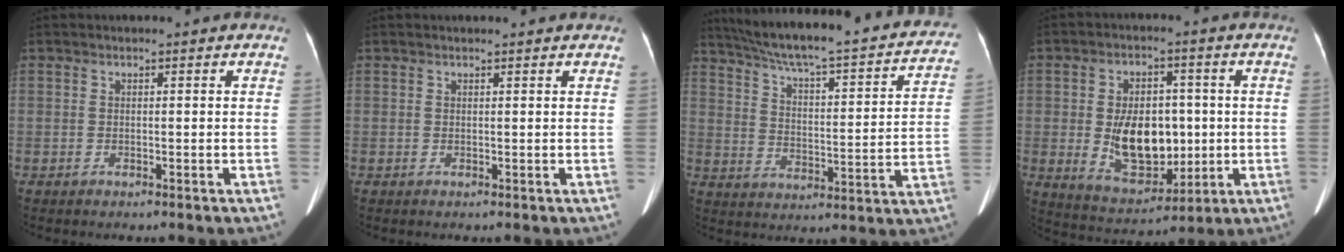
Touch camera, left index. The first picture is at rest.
{"total": 2.2, "force": [2.0, 0.2, 0.7], "torque": [-0.010, 0.012, 0.024]}
{"total": 29.6, "force": [25.5, 4.3, 14.4], "torque": [-0.228, -0.026, 0.331]}
{"total": 11.6, "force": [-0.5, 6.8, 9.4], "torque": [-0.172, 0.002, 0.008]}